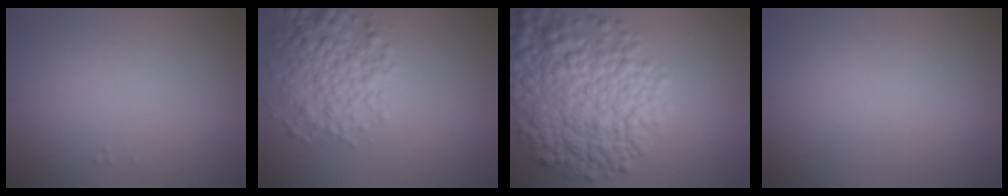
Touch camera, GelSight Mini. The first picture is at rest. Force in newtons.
{"total": 4.5, "press": 4.5, "slide": 0.1}
{"total": 9.0, "press": 9.0, "slide": 0.3}
{"total": 0.0}